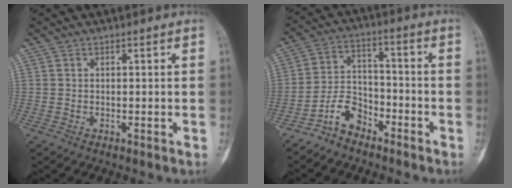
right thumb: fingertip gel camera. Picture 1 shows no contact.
{"total": 7.2, "force": [-5.1, 4.1, 2.8], "torque": [-0.040, 0.052, -0.105]}